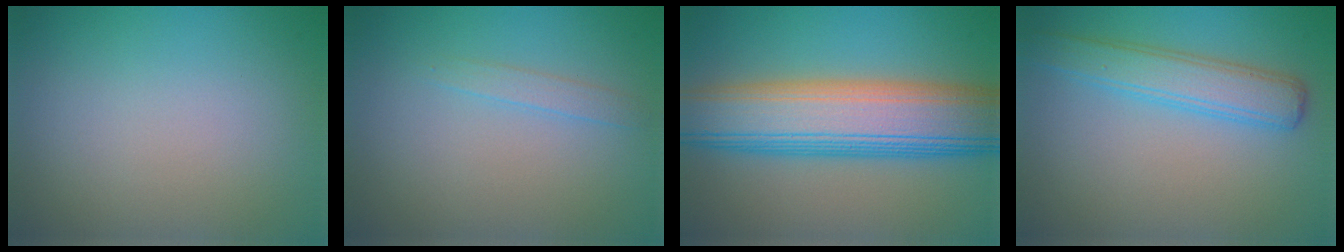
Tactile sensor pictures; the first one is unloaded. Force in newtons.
{"total": 1.2, "press": 1.2, "slide": 0.1}
{"total": 10.9, "press": 10.9, "slide": 0.0}
{"total": 4.0, "press": 4.0, "slide": 0.0}